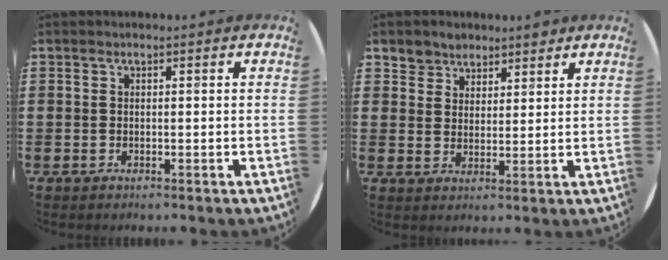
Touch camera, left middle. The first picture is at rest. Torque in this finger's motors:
{"motor_torque": [0.46, -0.46, 0.06, 0.05]}